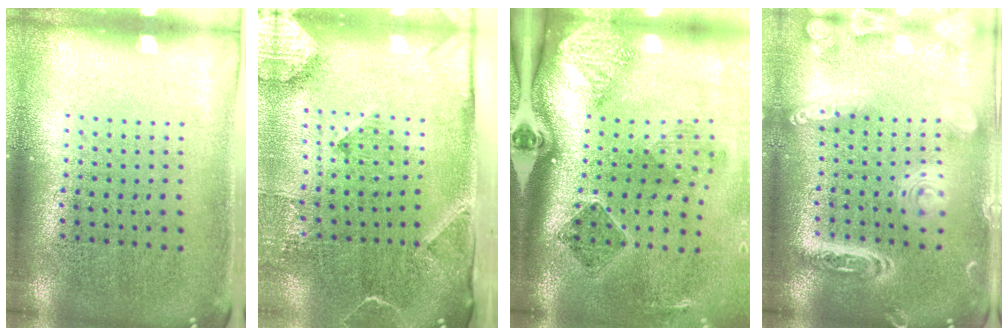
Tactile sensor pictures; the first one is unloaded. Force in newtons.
{"total": 3.0, "press": 2.1, "slide": 2.1}
{"total": 2.9, "press": 1.9, "slide": 2.2}
{"total": 2.7, "press": 2.7, "slide": 0.2}